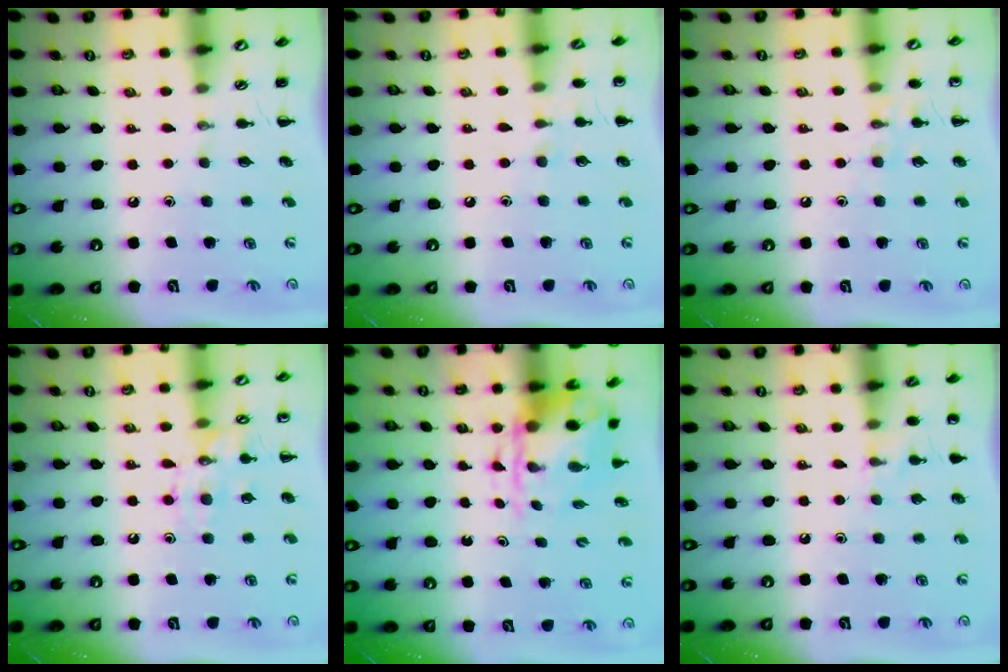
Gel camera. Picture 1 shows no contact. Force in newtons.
{"total": 5.0, "press": 4.7, "slide": 1.7}
{"total": 7.1, "press": 6.8, "slide": 1.8}
{"total": 11.1, "press": 11.1, "slide": 0.6}
{"total": 5.8, "press": 5.7, "slide": 1.1}
{"total": 5.8, "press": 5.6, "slide": 1.7}